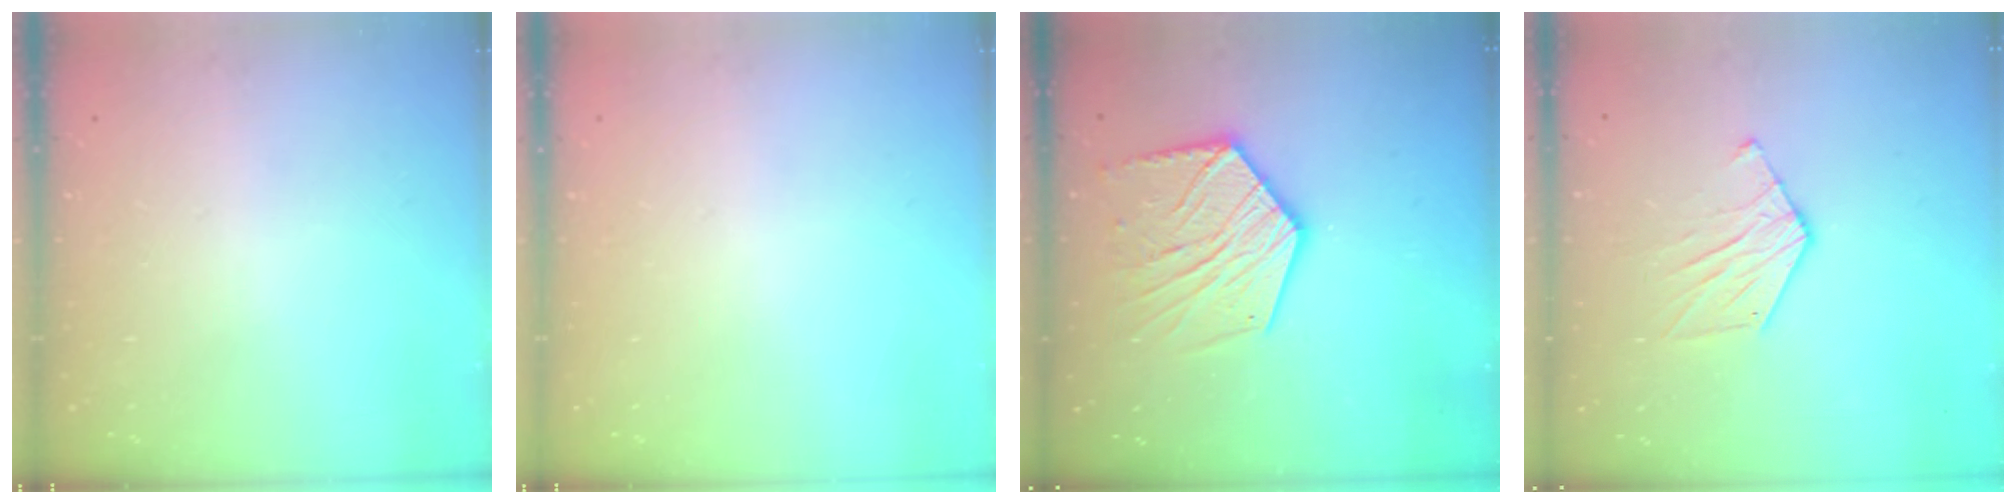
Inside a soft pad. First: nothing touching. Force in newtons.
{"total": 0.0}
{"total": 16.7, "press": 16.7, "slide": 1.3}
{"total": 8.7, "press": 8.7, "slide": 0.4}